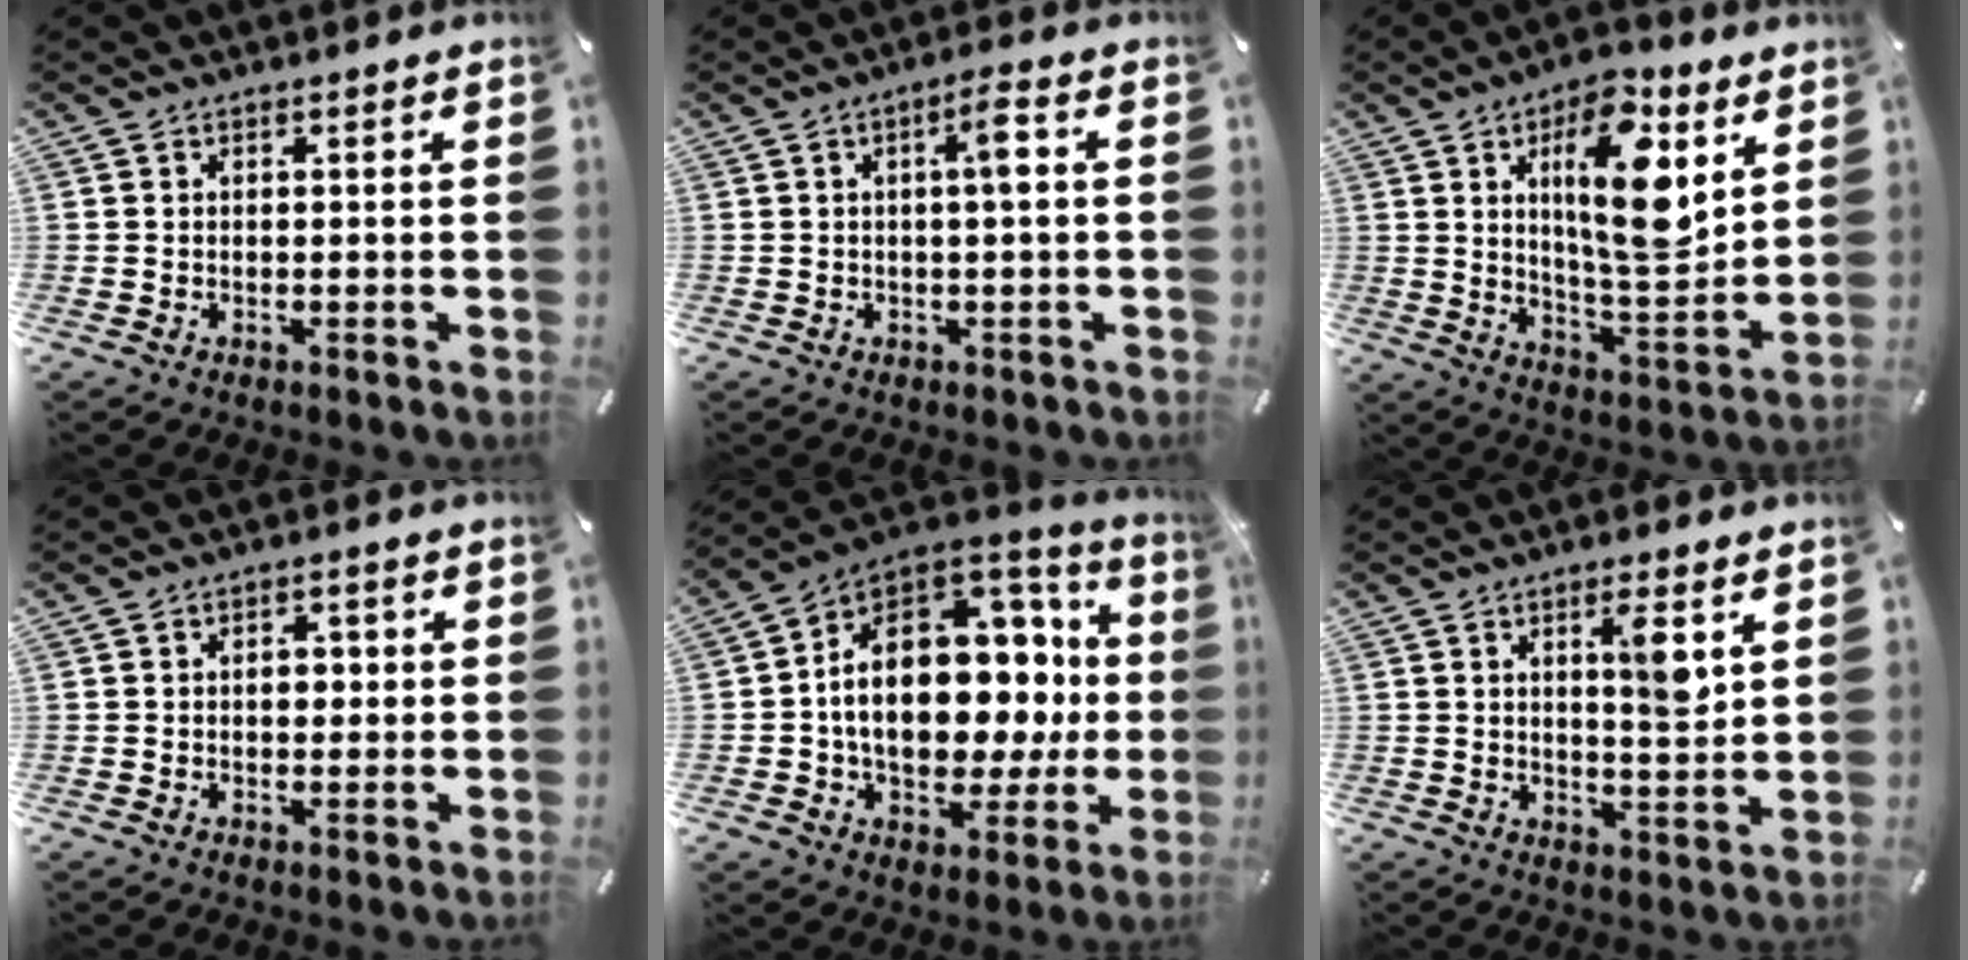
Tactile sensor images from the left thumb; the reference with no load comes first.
{"total": 5.2, "force": [0.6, 0.8, 5.1], "torque": [-0.089, 0.006, 0.003]}
{"total": 17.9, "force": [6.9, 7.6, 14.6], "torque": [-0.232, -0.029, 0.108]}
{"total": 3.1, "force": [0.0, 2.2, 2.1], "torque": [-0.018, -0.002, -0.009]}
{"total": 20.9, "force": [1.0, 14.5, 15.1], "torque": [-0.231, -0.020, 0.026]}
{"total": 6.8, "force": [2.8, 1.4, 6.1], "torque": [-0.086, -0.014, 0.036]}